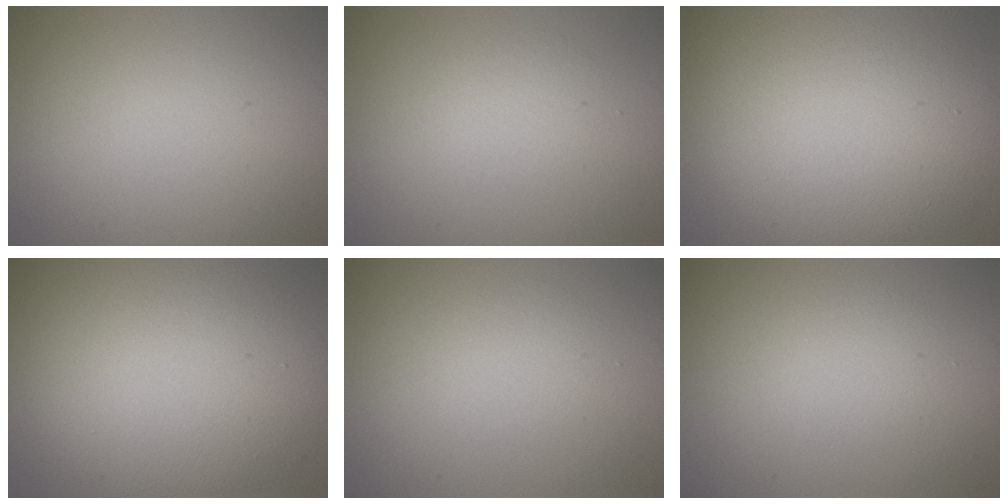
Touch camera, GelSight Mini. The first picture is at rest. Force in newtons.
{"total": 1.5, "press": 1.5, "slide": 0.1}
{"total": 13.3, "press": 13.3, "slide": 0.1}
{"total": 12.9, "press": 12.9, "slide": 0.9}
{"total": 1.6, "press": 1.6, "slide": 0.1}
{"total": 2.0, "press": 2.0, "slide": 0.0}